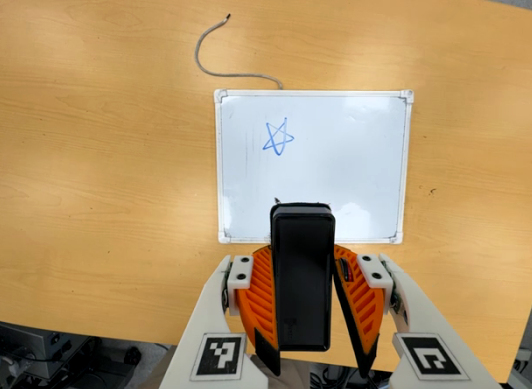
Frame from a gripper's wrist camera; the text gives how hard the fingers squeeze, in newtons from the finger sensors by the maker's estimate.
{"total": 6.0, "left": 4.8, "right": 7.2}